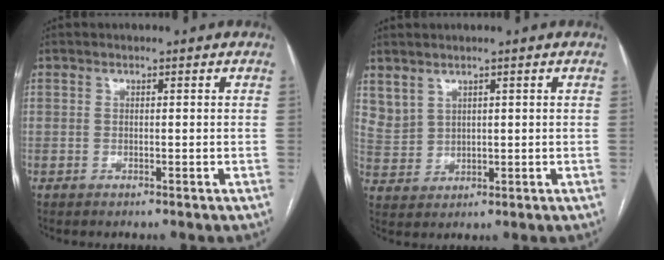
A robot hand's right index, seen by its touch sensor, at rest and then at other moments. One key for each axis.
{"total": 4.0, "fx": 3.0, "fy": 2.3, "fz": 1.1, "tx": -0.025, "ty": 0.003, "tz": 0.075}